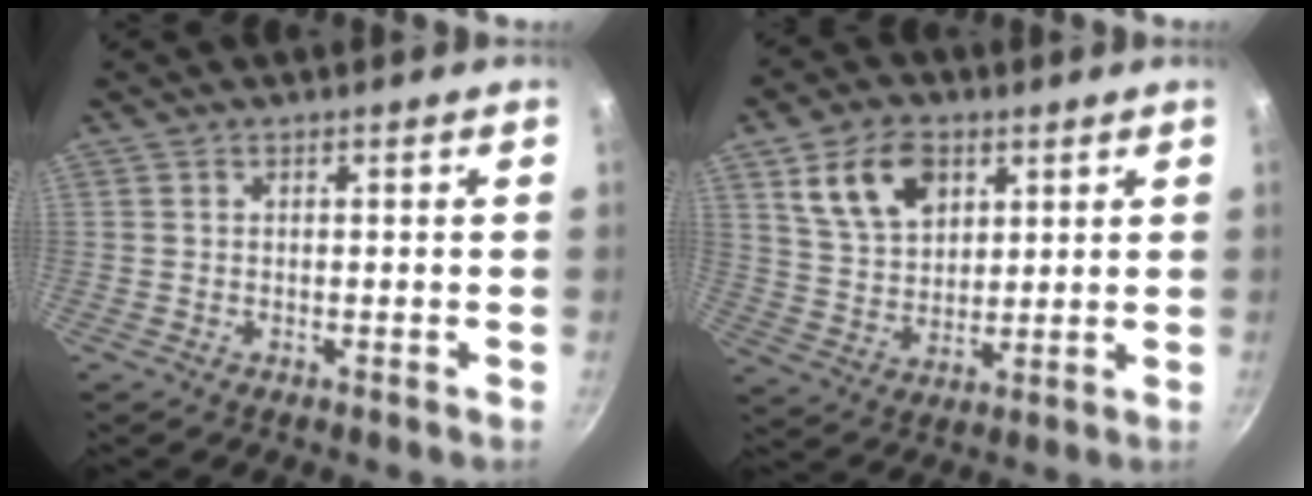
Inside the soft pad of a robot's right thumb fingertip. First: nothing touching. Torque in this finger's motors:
{"motor_torque": [-0.48, 0.67, 0.01, 0.14, 0.06]}